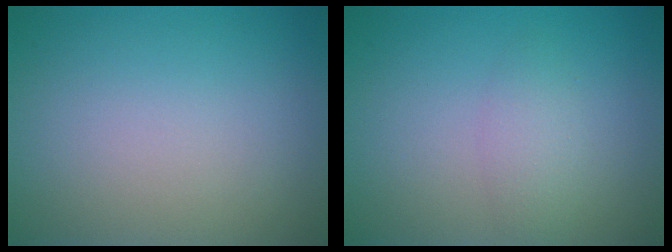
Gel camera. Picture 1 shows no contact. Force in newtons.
{"total": 1.8, "press": 1.8, "slide": 0.0}